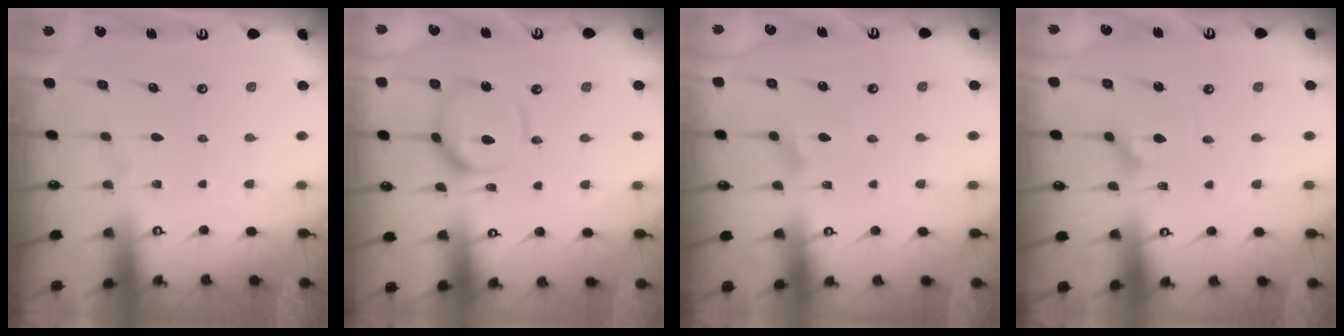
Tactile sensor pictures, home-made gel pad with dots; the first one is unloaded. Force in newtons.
{"total": 13.0, "press": 12.9, "slide": 1.5}
{"total": 2.4, "press": 2.4, "slide": 0.2}
{"total": 5.5, "press": 5.5, "slide": 0.7}